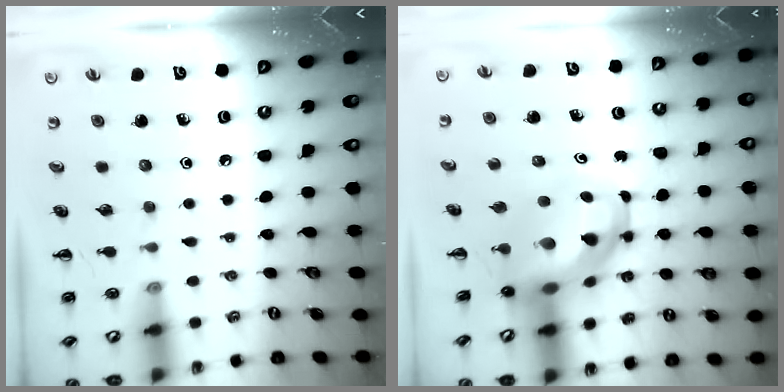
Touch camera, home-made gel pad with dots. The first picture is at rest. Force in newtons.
{"total": 6.4, "press": 6.2, "slide": 1.8}